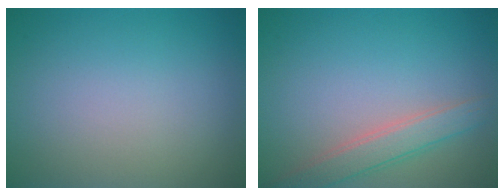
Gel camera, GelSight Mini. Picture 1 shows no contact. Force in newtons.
{"total": 2.9, "press": 2.9, "slide": 0.2}